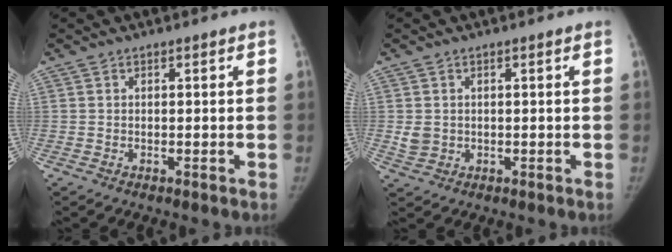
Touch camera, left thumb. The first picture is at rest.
{"total": 2.7, "force": [0.2, 2.4, 1.3], "torque": [-0.019, -0.003, 0.011]}